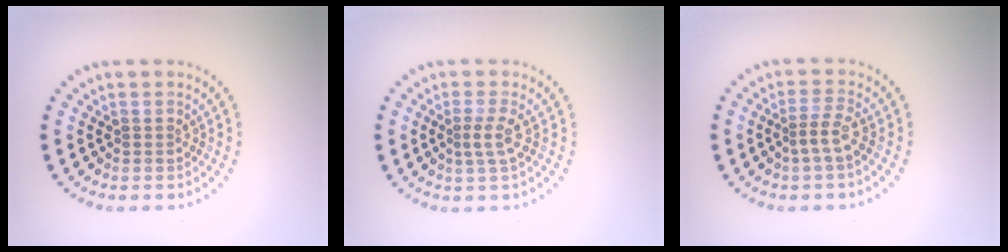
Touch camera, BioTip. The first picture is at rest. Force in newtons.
{"total": 1.7, "press": 1.4, "slide": 1.1}
{"total": 2.0, "press": 1.4, "slide": 1.4}